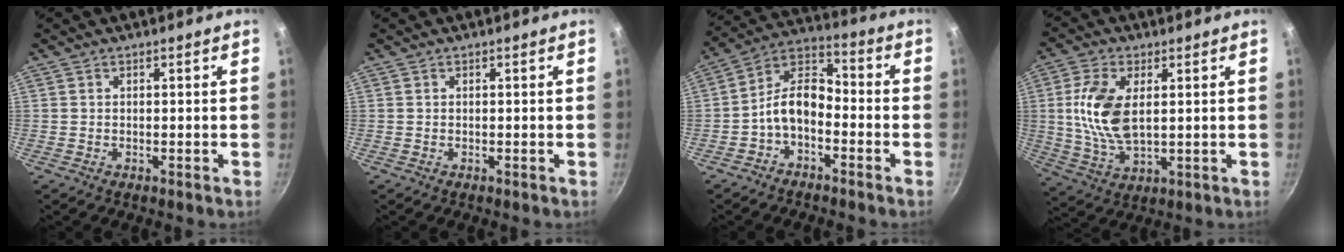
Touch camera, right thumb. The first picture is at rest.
{"total": 0.0}
{"total": 9.4, "force": [-3.4, 5.8, 6.6], "torque": [-0.108, 0.057, -0.077]}
{"total": 12.1, "force": [2.0, 6.4, 10.1], "torque": [-0.198, -0.008, 0.041]}